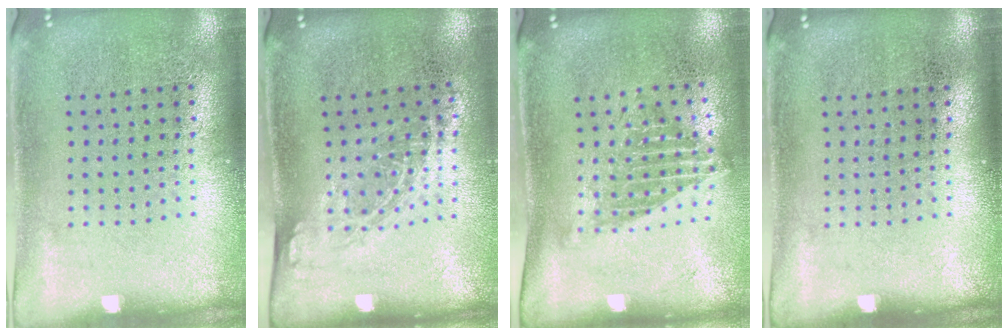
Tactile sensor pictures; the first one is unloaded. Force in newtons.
{"total": 1.3, "press": 1.0, "slide": 0.9}
{"total": 1.3, "press": 1.0, "slide": 0.9}
{"total": 0.0}